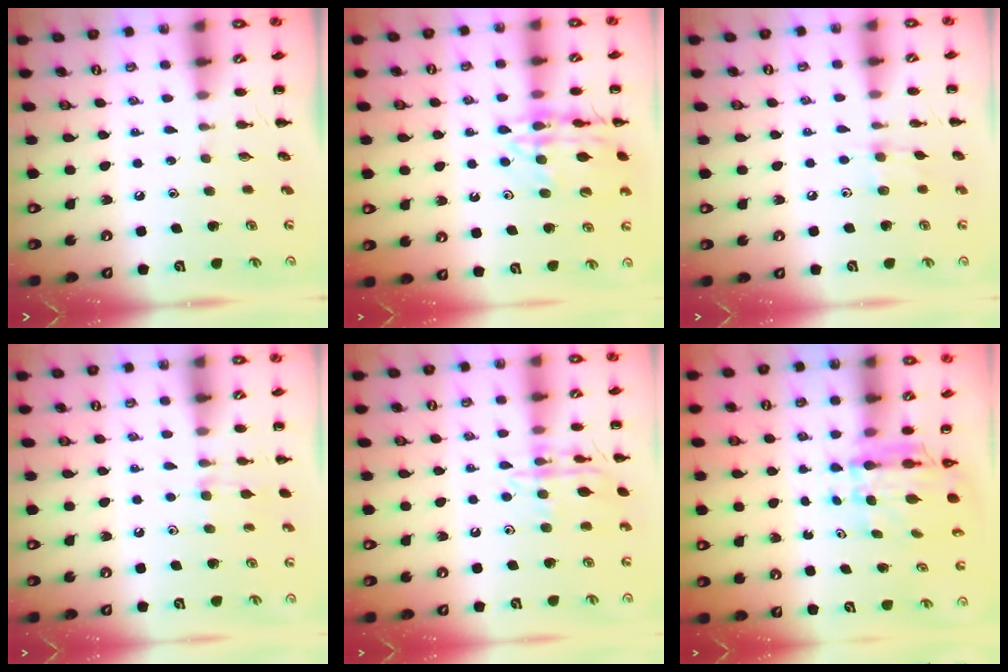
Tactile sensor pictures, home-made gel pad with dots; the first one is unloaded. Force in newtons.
{"total": 15.6, "press": 15.4, "slide": 2.3}
{"total": 6.0, "press": 5.7, "slide": 1.8}
{"total": 7.0, "press": 6.7, "slide": 2.2}
{"total": 13.3, "press": 13.2, "slide": 0.9}
{"total": 5.6, "press": 5.5, "slide": 0.7}